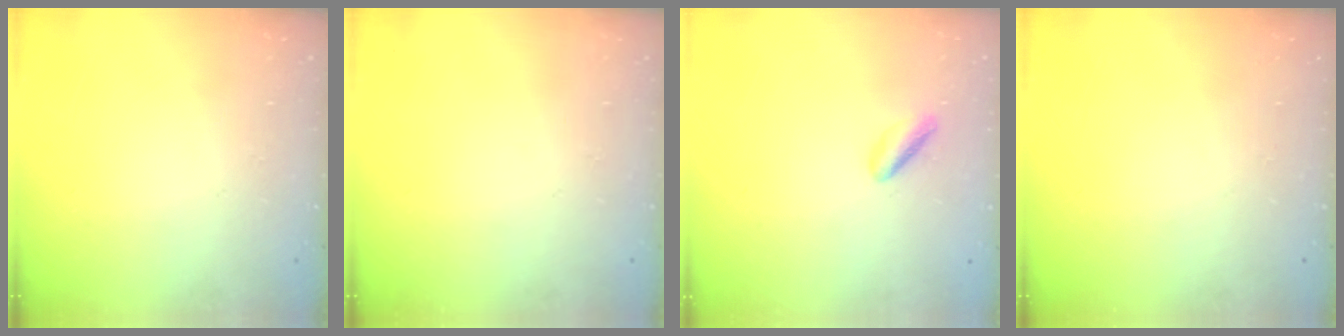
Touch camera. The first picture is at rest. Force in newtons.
{"total": 0.0}
{"total": 1.9, "press": 1.6, "slide": 1.1}
{"total": 0.0}